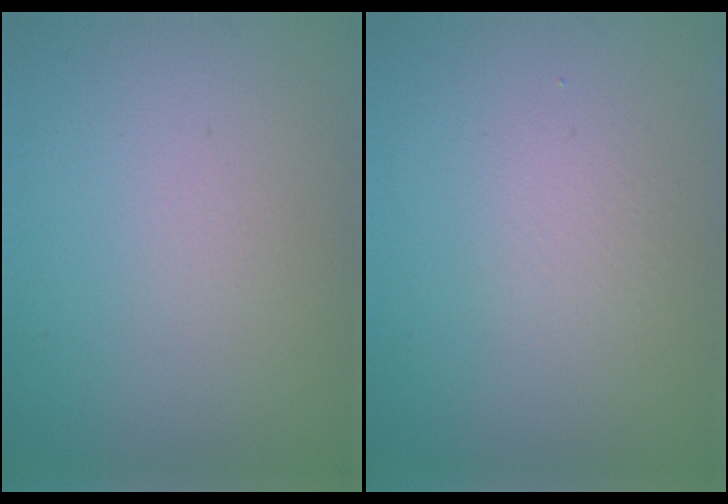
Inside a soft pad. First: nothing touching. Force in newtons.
{"total": 1.4, "press": 1.4, "slide": 0.1}